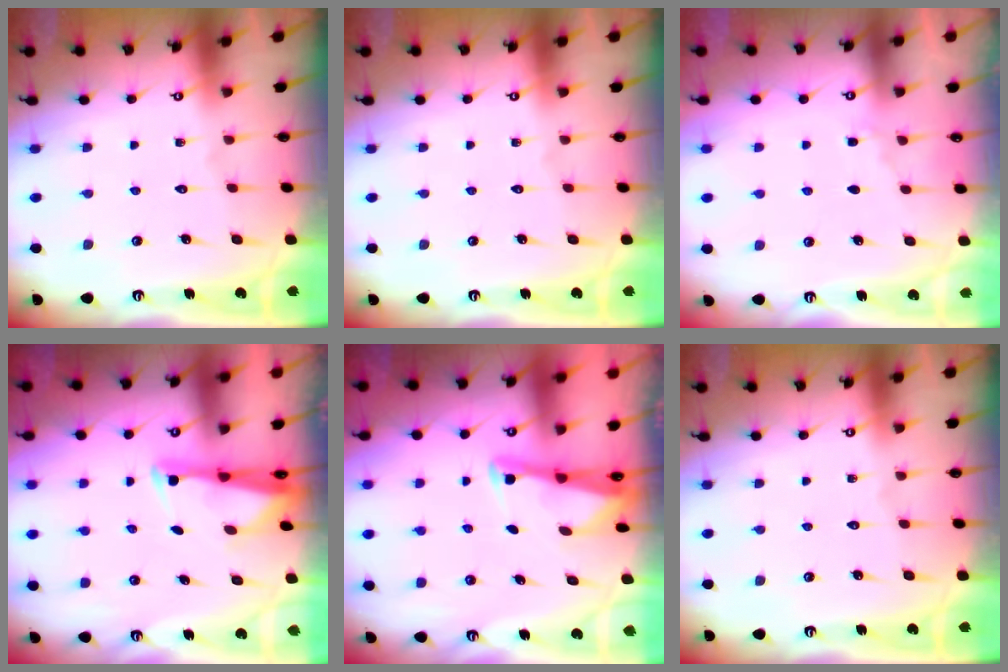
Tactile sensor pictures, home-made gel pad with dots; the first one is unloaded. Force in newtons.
{"total": 0.0}
{"total": 4.0, "press": 4.0, "slide": 0.5}
{"total": 2.6, "press": 2.5, "slide": 0.7}
{"total": 2.5, "press": 2.5, "slide": 0.2}
{"total": 0.0}